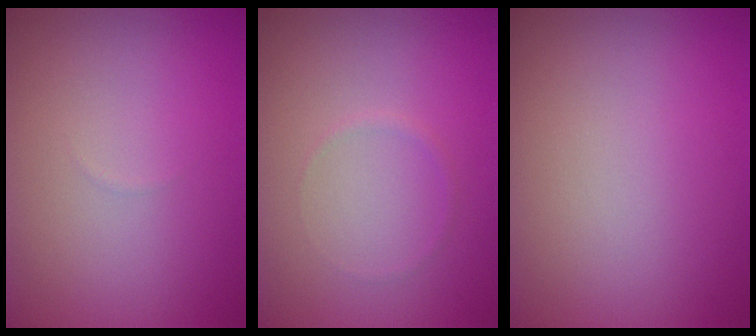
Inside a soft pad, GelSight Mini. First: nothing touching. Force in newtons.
{"total": 0.5, "press": 0.5, "slide": 0.1}
{"total": 0.0}